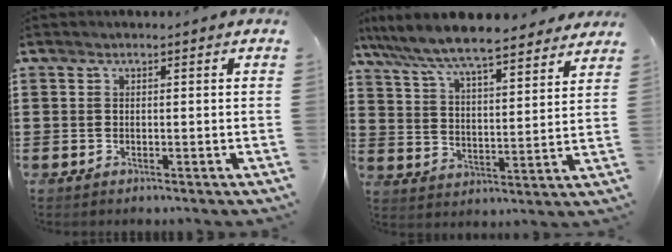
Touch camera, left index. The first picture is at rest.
{"total": 7.5, "force": [6.9, 0.4, 2.9], "torque": [-0.087, -0.040, 0.119]}